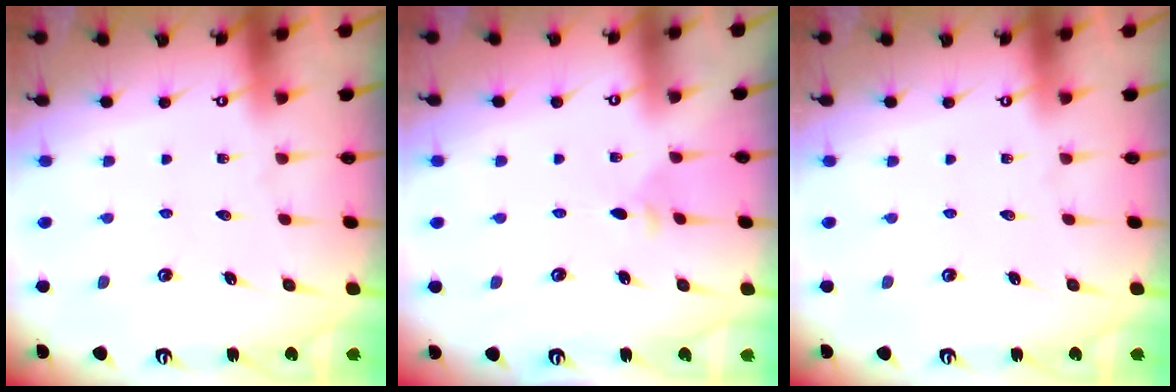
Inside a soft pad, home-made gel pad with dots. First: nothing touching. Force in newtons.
{"total": 2.9, "press": 2.8, "slide": 0.6}
{"total": 0.0}